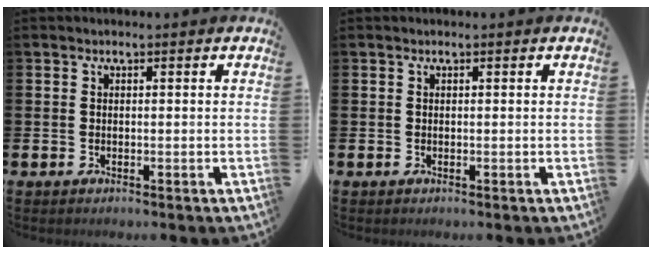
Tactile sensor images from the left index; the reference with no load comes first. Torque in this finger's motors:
{"motor_torque": [-0.01, 0.01, 0.00, 0.00]}